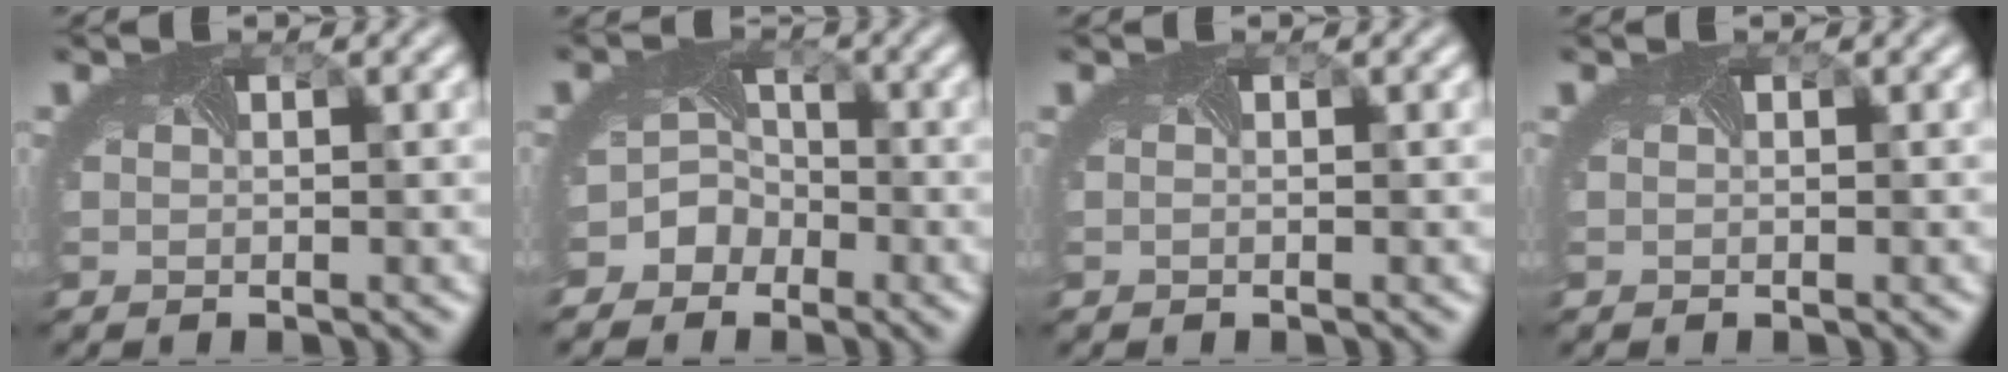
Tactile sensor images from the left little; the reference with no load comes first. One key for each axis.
{"total": 3.6, "fx": -2.3, "fy": 2.8, "fz": 0.3, "tx": 0.023, "ty": 0.006, "tz": -0.046}
{"total": 0.0}
{"total": 0.0}